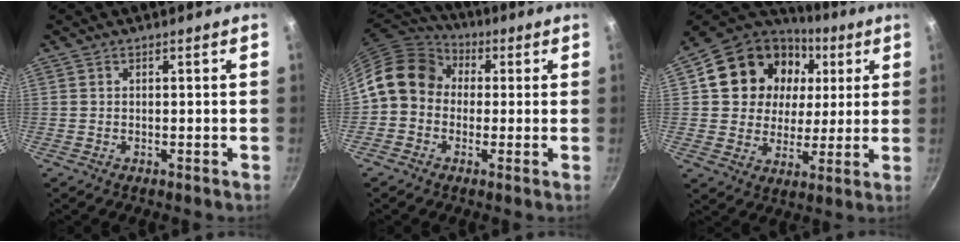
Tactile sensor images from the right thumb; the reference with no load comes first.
{"total": 12.1, "force": [1.1, 10.2, 6.4], "torque": [-0.084, 0.028, -0.005]}
{"total": 19.4, "force": [5.8, 15.8, 9.8], "torque": [-0.160, 0.008, 0.097]}